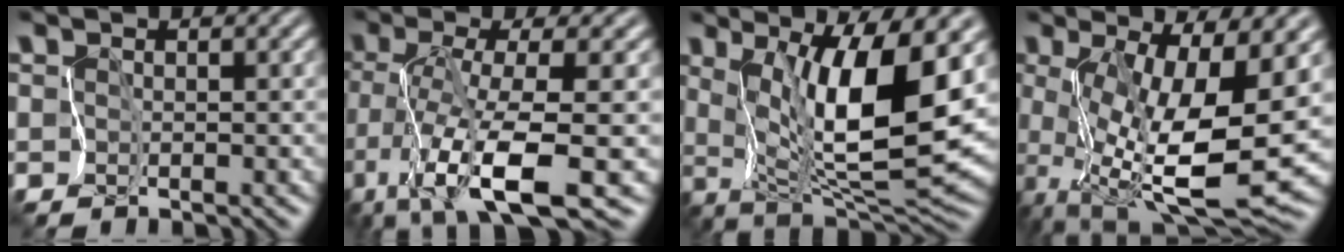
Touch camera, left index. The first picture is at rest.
{"total": 9.0, "force": [-4.1, 1.3, 7.9], "torque": [-0.155, -0.009, -0.075]}
{"total": 9.5, "force": [2.6, 1.8, 8.9], "torque": [-0.152, -0.018, 0.055]}
{"total": 11.0, "force": [-0.7, 2.8, 10.6], "torque": [-0.197, -0.024, -0.002]}